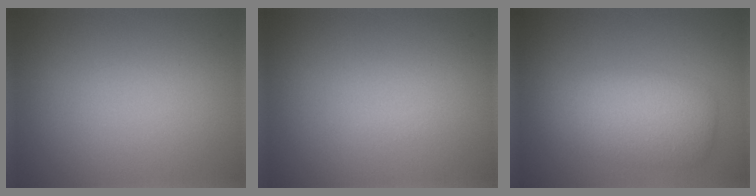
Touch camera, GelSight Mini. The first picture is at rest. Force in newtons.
{"total": 0.0}
{"total": 5.0, "press": 5.0, "slide": 0.2}